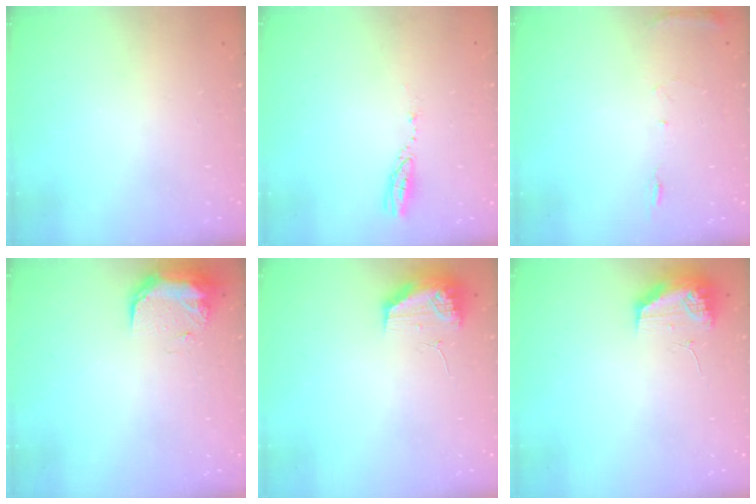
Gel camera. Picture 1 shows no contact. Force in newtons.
{"total": 3.6, "press": 3.6, "slide": 0.2}
{"total": 6.9, "press": 6.9, "slide": 0.7}
{"total": 8.8, "press": 8.7, "slide": 1.2}
{"total": 9.7, "press": 9.7, "slide": 0.9}
{"total": 9.7, "press": 9.7, "slide": 0.9}